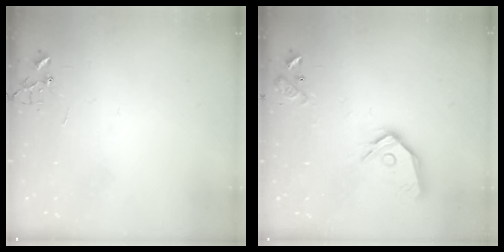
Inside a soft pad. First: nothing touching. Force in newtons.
{"total": 14.7, "press": 14.6, "slide": 2.0}